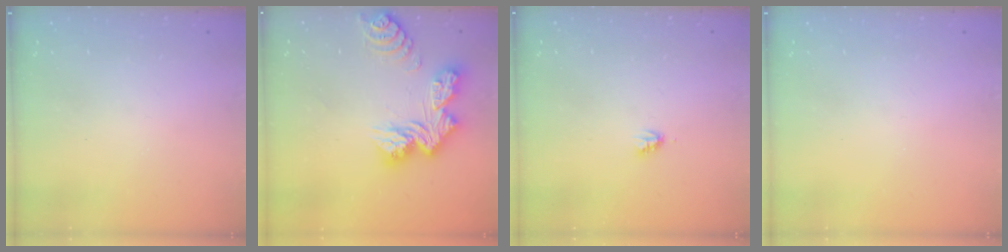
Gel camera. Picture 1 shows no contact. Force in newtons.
{"total": 14.2, "press": 14.1, "slide": 1.6}
{"total": 2.2, "press": 2.2, "slide": 0.3}
{"total": 0.0}